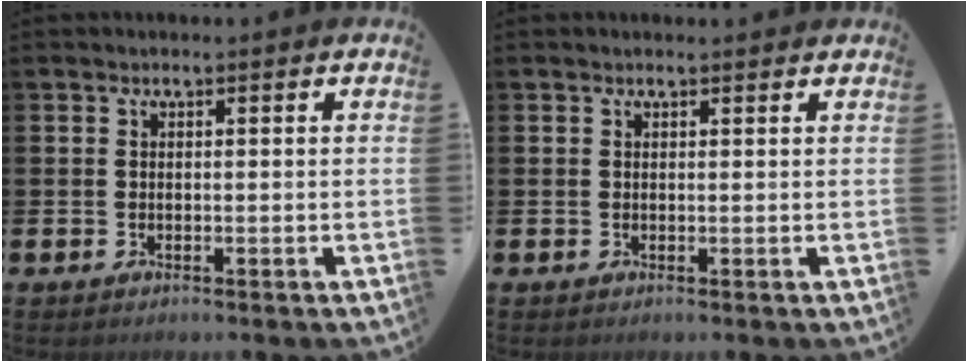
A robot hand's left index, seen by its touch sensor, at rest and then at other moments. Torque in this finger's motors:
{"motor_torque": [0.85, -1.29, 0.06, 0.00]}